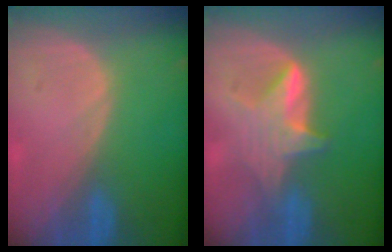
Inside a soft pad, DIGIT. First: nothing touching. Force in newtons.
{"total": 6.1, "press": 5.7, "slide": 2.1}